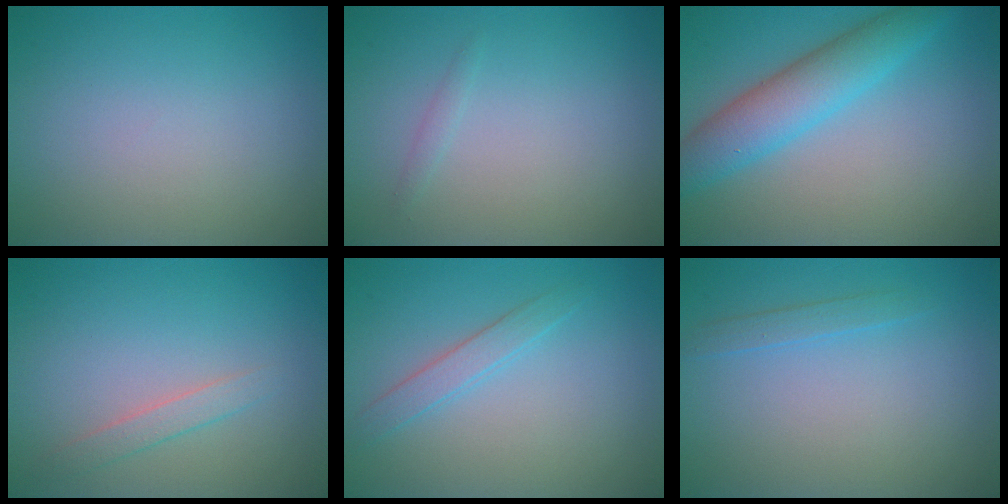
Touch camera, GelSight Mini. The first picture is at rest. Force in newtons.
{"total": 0.6, "press": 0.6, "slide": 0.0}
{"total": 5.3, "press": 5.3, "slide": 0.1}
{"total": 1.5, "press": 1.5, "slide": 0.1}
{"total": 1.7, "press": 1.7, "slide": 0.1}
{"total": 1.1, "press": 1.1, "slide": 0.1}